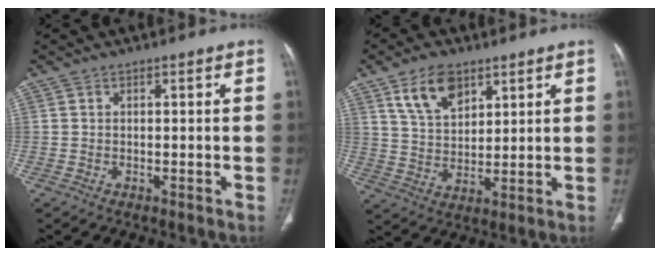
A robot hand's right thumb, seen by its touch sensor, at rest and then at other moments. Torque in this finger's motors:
{"motor_torque": [-0.28, 0.38, 0.50, 0.59, 0.05]}